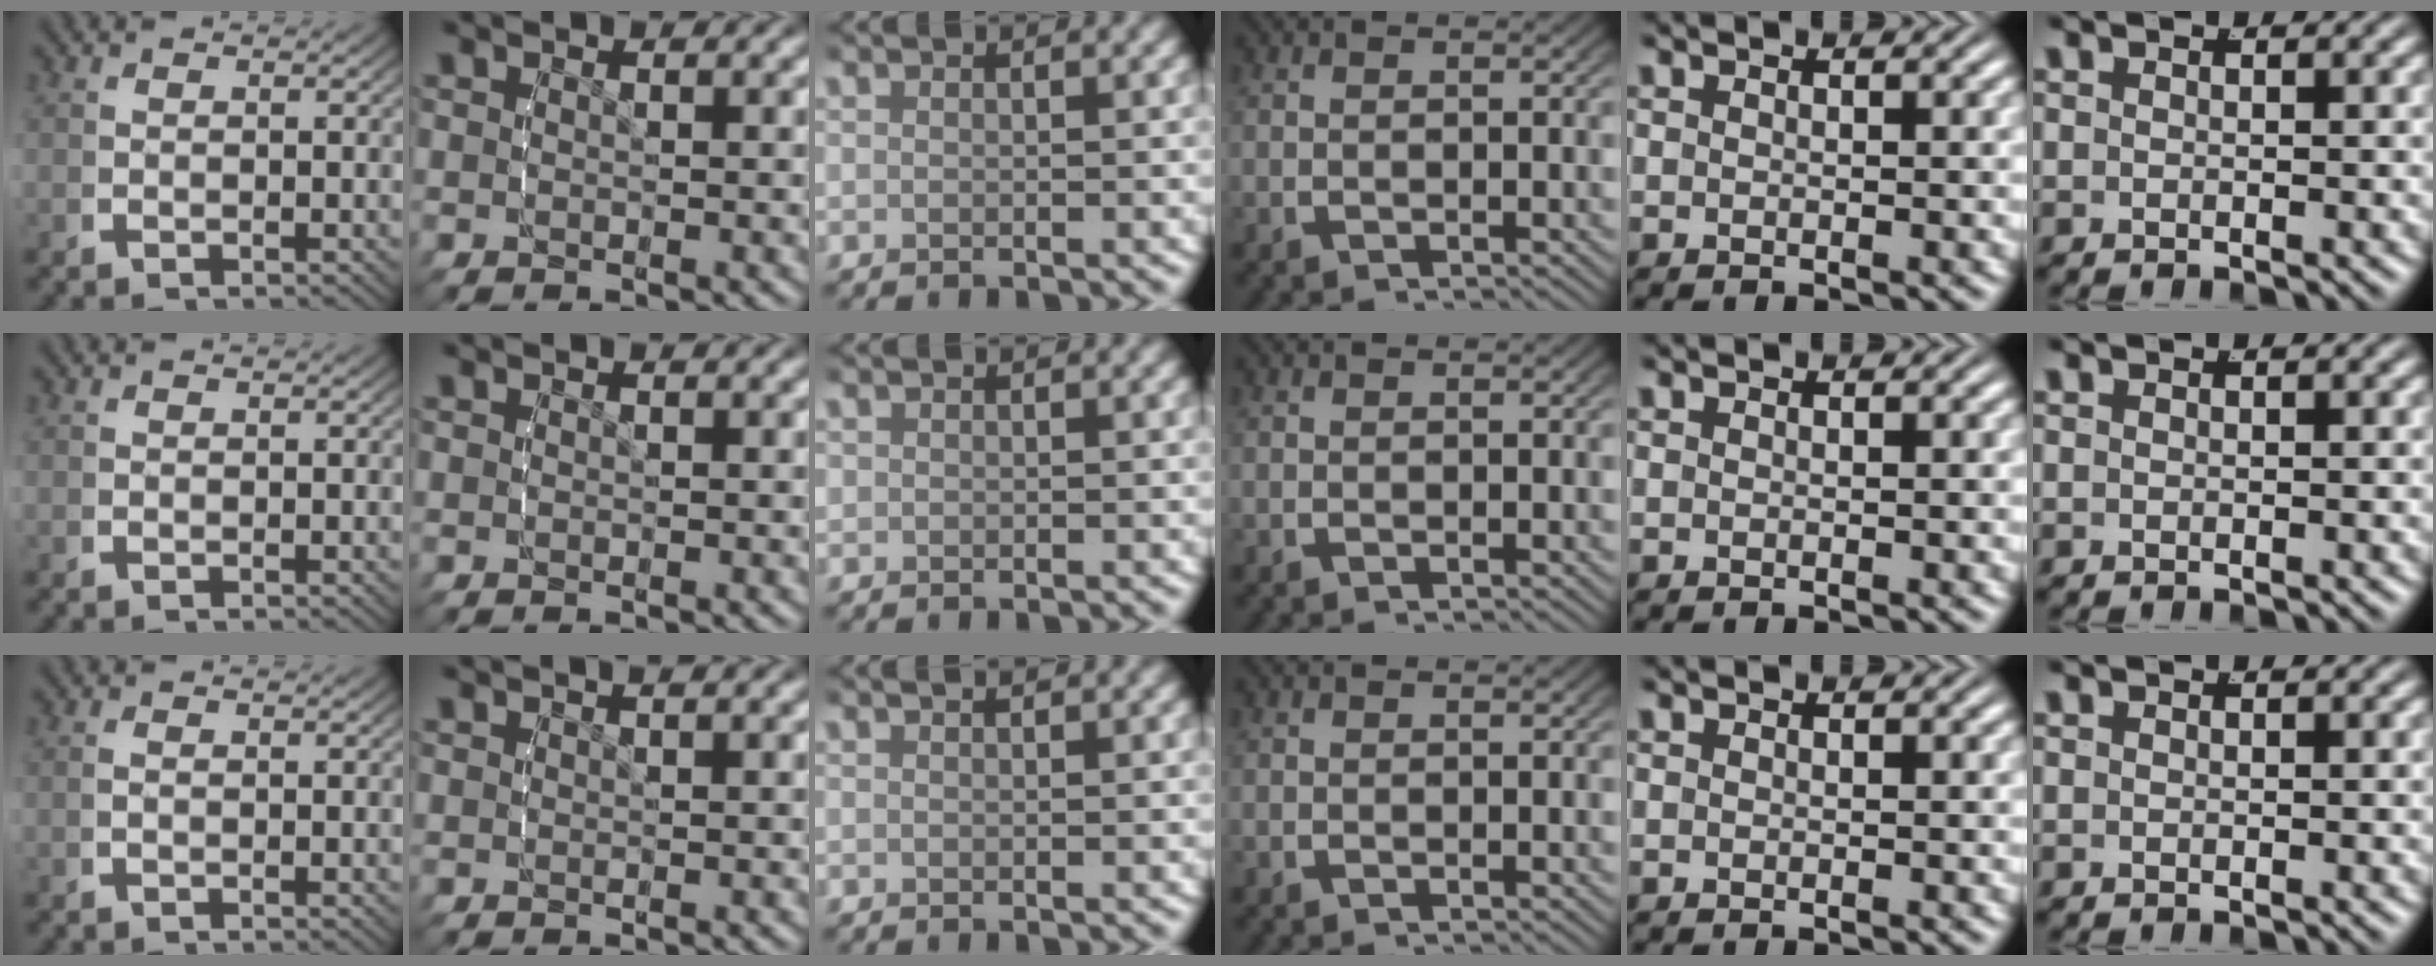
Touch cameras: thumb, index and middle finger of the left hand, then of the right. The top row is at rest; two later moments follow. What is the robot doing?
{"motion": "lift_and_place", "object": "glue stick"}